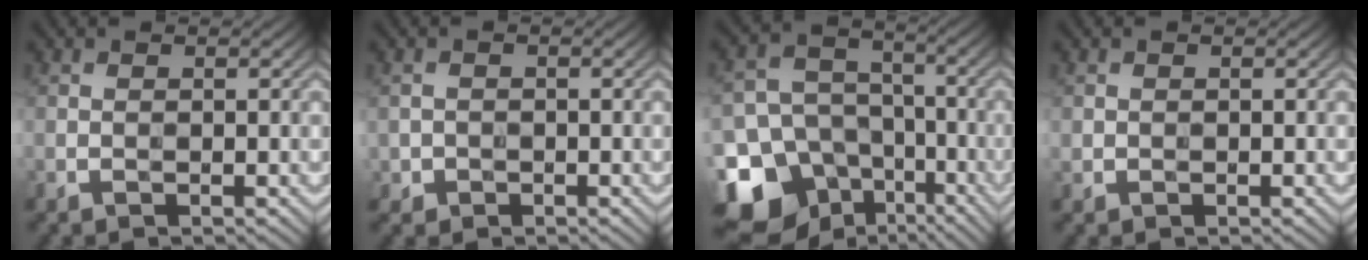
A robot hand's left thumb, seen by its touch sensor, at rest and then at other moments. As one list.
[{"total": 1.5, "force": [-0.6, 1.3, 0.2], "torque": [0.003, -0.006, -0.015]}, {"total": 16.7, "force": [-9.1, 12.8, 5.5], "torque": [-0.158, -0.050, -0.152]}, {"total": 0.7, "force": [0.1, 0.7, 0.1], "torque": [-0.001, -0.004, 0.003]}]